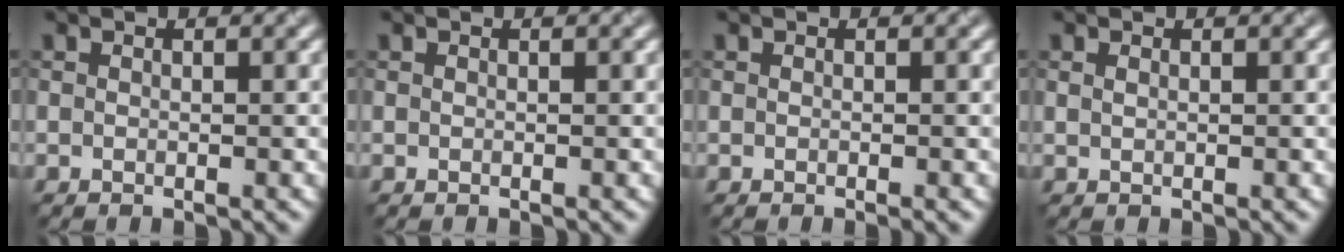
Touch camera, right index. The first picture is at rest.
{"total": 0.0}
{"total": 1.0, "force": [-0.2, 0.4, 0.9], "torque": [-0.004, 0.001, -0.006]}
{"total": 0.0}